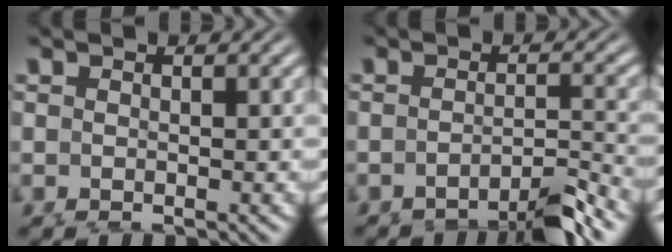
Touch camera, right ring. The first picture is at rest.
{"total": 5.1, "force": [-4.3, 0.9, 2.6], "torque": [-0.022, -0.006, -0.066]}